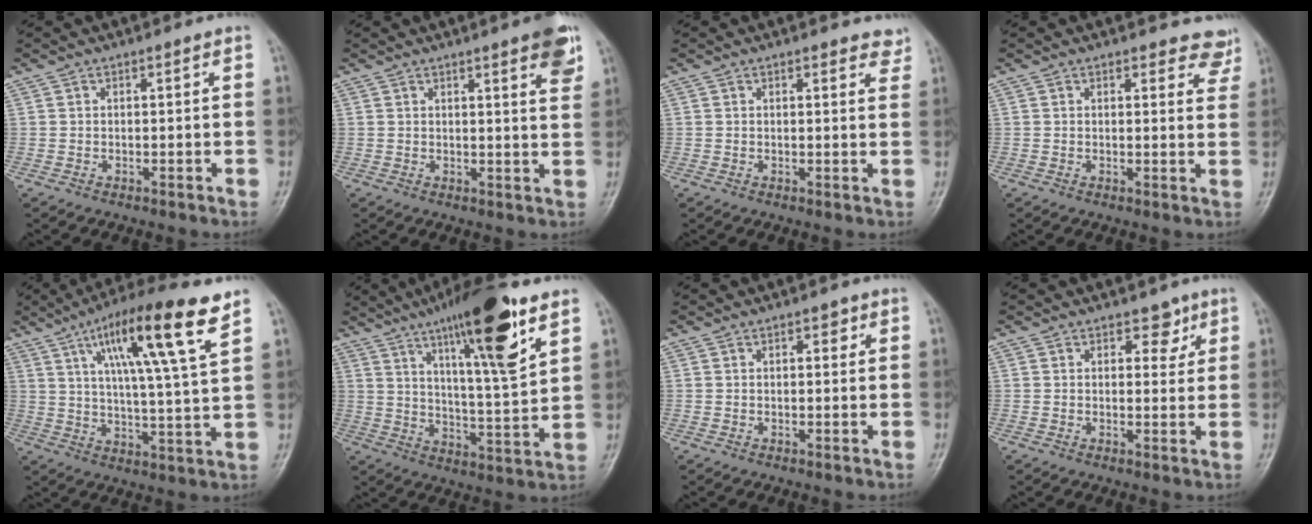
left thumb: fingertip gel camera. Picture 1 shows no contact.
{"total": 6.7, "force": [3.8, 1.2, 5.4], "torque": [-0.055, -0.015, 0.045]}
{"total": 3.2, "force": [2.7, 1.3, 1.2], "torque": [0.010, -0.012, 0.021]}
{"total": 5.0, "force": [4.5, 2.0, 0.8], "torque": [0.025, -0.028, 0.032]}
{"total": 17.4, "force": [8.9, 2.1, 14.8], "torque": [-0.240, -0.023, 0.143]}
{"total": 18.1, "force": [10.0, 3.3, 14.7], "torque": [-0.221, -0.047, 0.164]}
{"total": 1.6, "force": [0.7, 0.9, 1.1], "torque": [-0.004, 0.000, 0.008]}
{"total": 3.4, "force": [2.0, 2.2, 1.6], "torque": [0.005, -0.010, 0.025]}